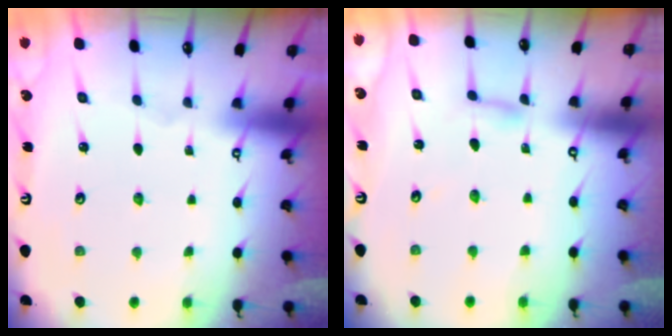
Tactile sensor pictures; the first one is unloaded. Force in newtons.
{"total": 3.0, "press": 3.0, "slide": 0.3}